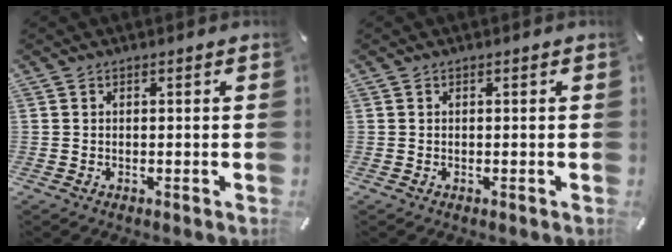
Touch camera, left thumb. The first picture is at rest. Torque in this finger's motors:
{"motor_torque": [-0.05, 0.07, 0.01, 0.01, 0.00]}